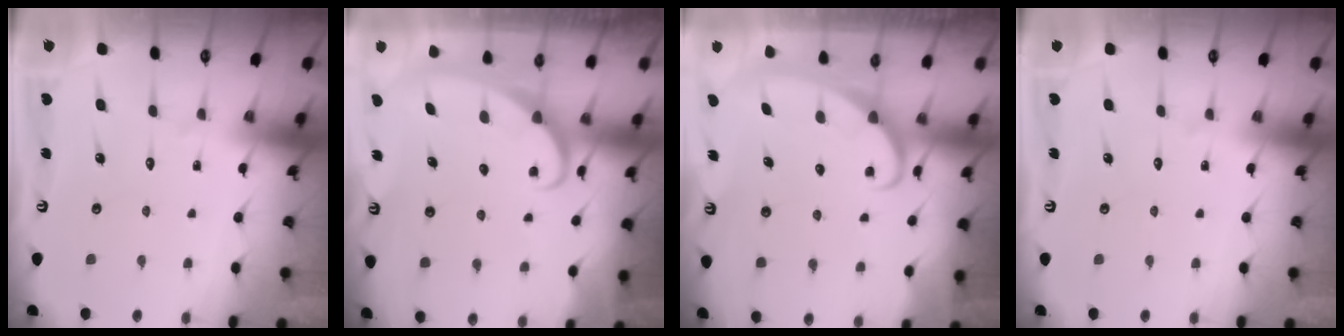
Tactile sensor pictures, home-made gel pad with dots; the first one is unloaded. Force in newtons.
{"total": 2.5, "press": 2.5, "slide": 0.4}
{"total": 2.6, "press": 2.6, "slide": 0.3}
{"total": 0.0}